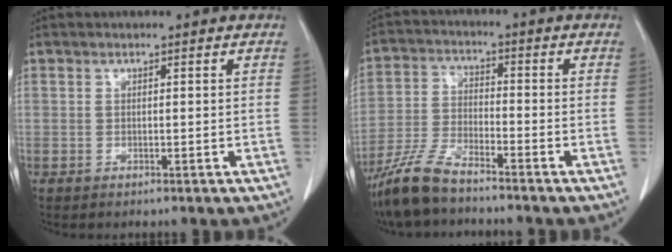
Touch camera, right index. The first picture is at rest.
{"total": 8.6, "force": [-7.1, 1.6, 4.6], "torque": [-0.102, -0.022, -0.141]}